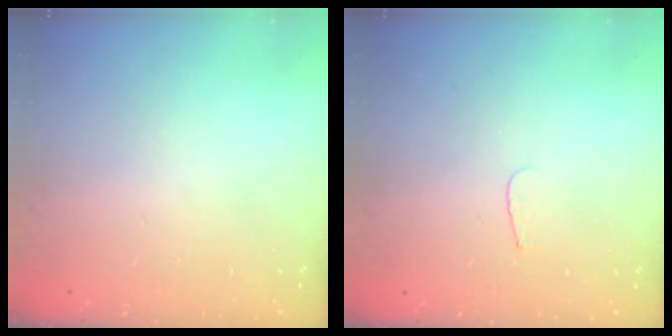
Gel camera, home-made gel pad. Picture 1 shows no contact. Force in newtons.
{"total": 3.4, "press": 3.4, "slide": 0.3}